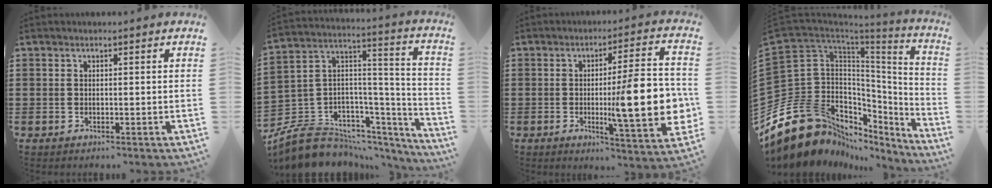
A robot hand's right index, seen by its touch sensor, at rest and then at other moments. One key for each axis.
{"total": 8.7, "fx": -6.2, "fy": 5.7, "fz": 2.0, "tx": -0.062, "ty": 0.003, "tz": -0.113}
{"total": 14.6, "fx": -1.1, "fy": 3.0, "fz": 14.3, "tx": -0.197, "ty": -0.010, "tz": -0.021}
{"total": 20.2, "fx": -9.5, "fy": 14.2, "fz": 10.9, "tx": -0.271, "ty": -0.022, "tz": -0.139}